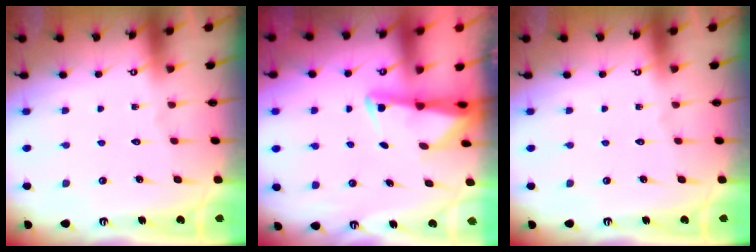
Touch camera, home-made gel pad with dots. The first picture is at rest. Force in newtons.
{"total": 2.3, "press": 2.2, "slide": 0.4}
{"total": 0.0}